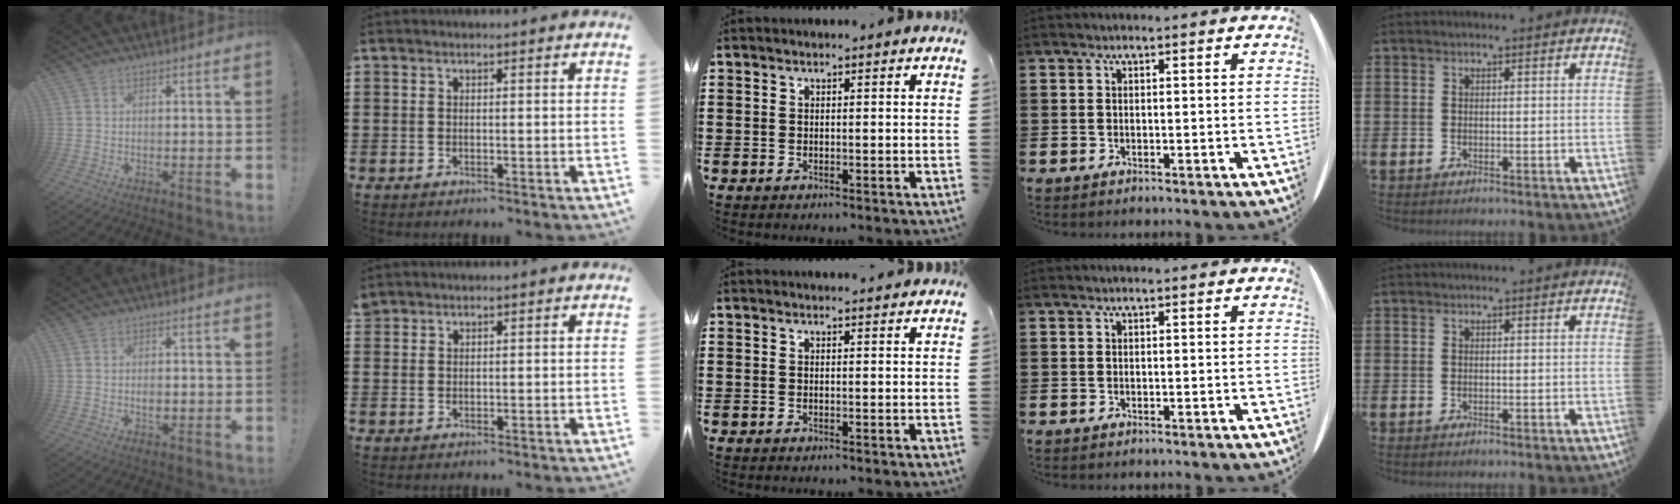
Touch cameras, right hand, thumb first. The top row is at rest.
{"thumb": {"total": 2.4, "force": [-0.5, 1.3, 1.9], "torque": [-0.019, -0.003, -0.010]}, "index": {"total": 1.1, "force": [1.0, 0.4, -0.2], "torque": [0.001, 0.001, 0.020]}, "middle": {"total": 1.1, "force": [1.1, -0.1, 0.1], "torque": [0.004, -0.006, 0.020]}}